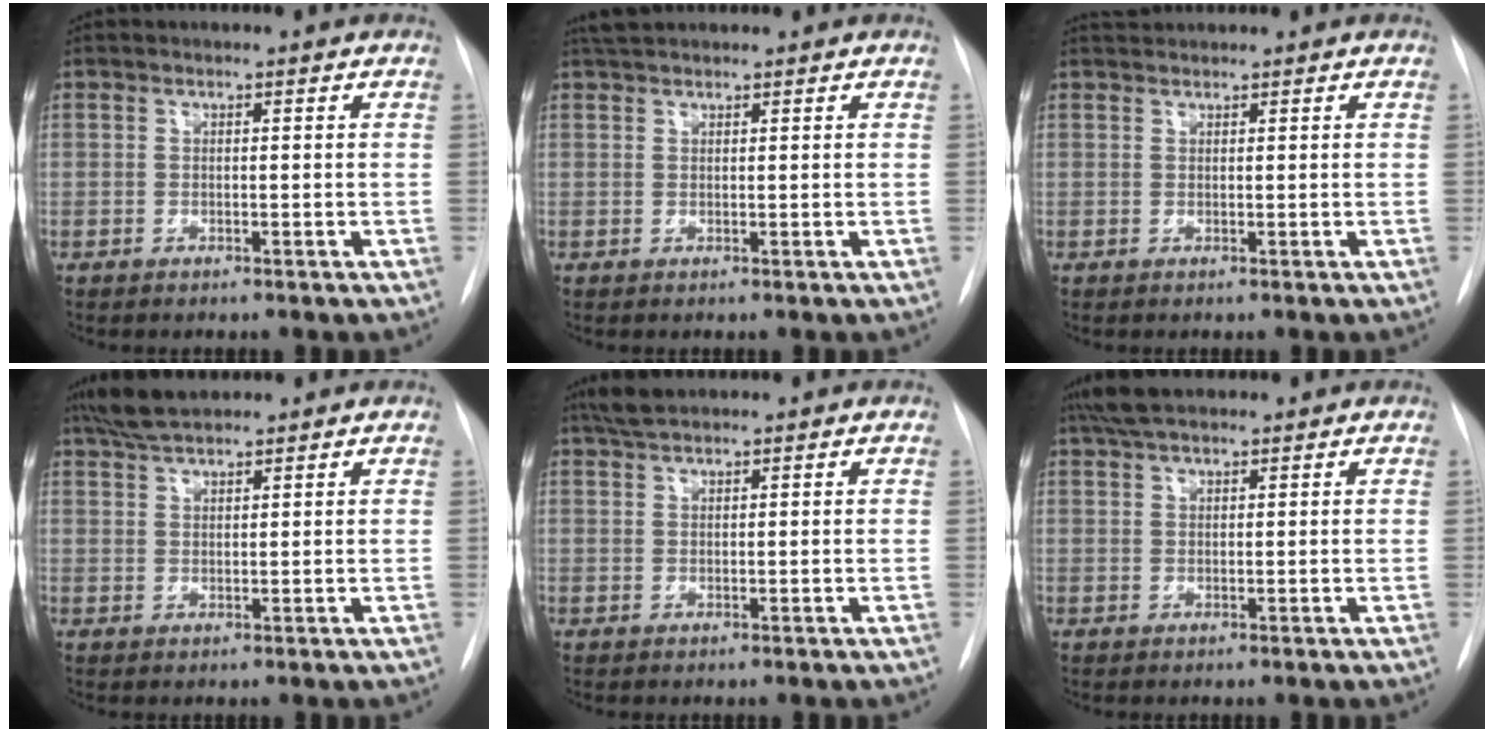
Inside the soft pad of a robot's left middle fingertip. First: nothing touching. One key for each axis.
{"total": 2.7, "fx": 2.5, "fy": 0.6, "fz": 0.9, "tx": -0.017, "ty": 0.021, "tz": 0.044}
{"total": 1.5, "fx": 1.5, "fy": 0.2, "fz": 0.1, "tx": -0.009, "ty": 0.015, "tz": 0.031}
{"total": 5.0, "fx": 4.3, "fy": 1.0, "fz": 2.4, "tx": -0.052, "ty": 0.017, "tz": 0.081}
{"total": 2.9, "fx": 2.4, "fy": 0.6, "fz": 1.3, "tx": -0.030, "ty": 0.013, "tz": 0.047}
{"total": 5.3, "fx": 4.3, "fy": 1.5, "fz": 2.8, "tx": -0.053, "ty": 0.027, "tz": 0.078}